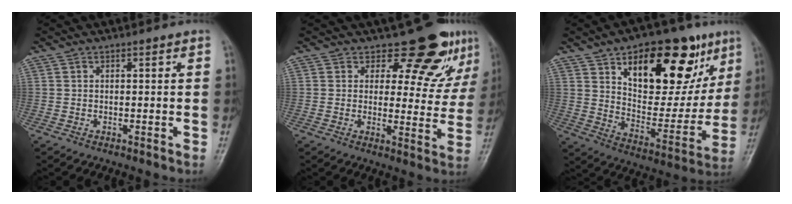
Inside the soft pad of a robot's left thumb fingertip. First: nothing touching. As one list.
[{"total": 10.5, "force": [7.8, 5.2, 4.6], "torque": [-0.017, -0.059, 0.090]}, {"total": 25.1, "force": [12.2, 12.4, 18.1], "torque": [-0.209, -0.033, 0.193]}]